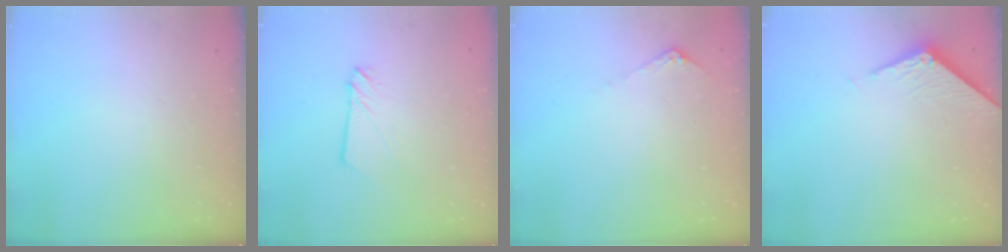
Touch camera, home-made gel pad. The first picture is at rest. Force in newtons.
{"total": 3.3, "press": 3.2, "slide": 0.5}
{"total": 5.8, "press": 5.8, "slide": 0.8}
{"total": 4.0, "press": 4.0, "slide": 0.1}